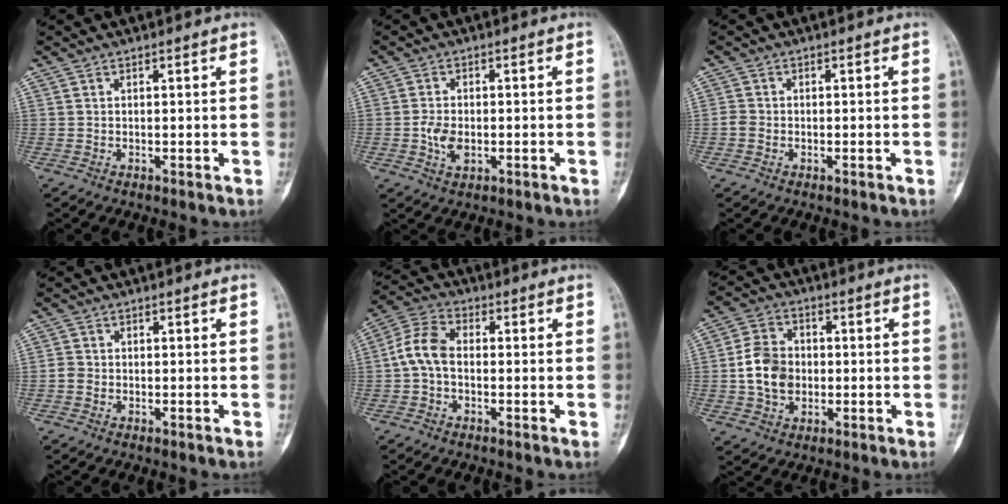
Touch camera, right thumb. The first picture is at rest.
{"total": 4.5, "force": [-1.0, 2.7, 3.5], "torque": [-0.063, 0.003, -0.019]}
{"total": 1.8, "force": [-0.7, 1.4, 0.8], "torque": [-0.011, 0.008, -0.020]}
{"total": 1.7, "force": [-0.6, 1.4, 0.7], "torque": [-0.005, 0.009, -0.018]}
{"total": 7.2, "force": [-0.9, 4.6, 5.4], "torque": [-0.103, 0.024, -0.029]}
{"total": 9.3, "force": [-0.9, 7.3, 5.7], "torque": [-0.085, 0.016, -0.021]}